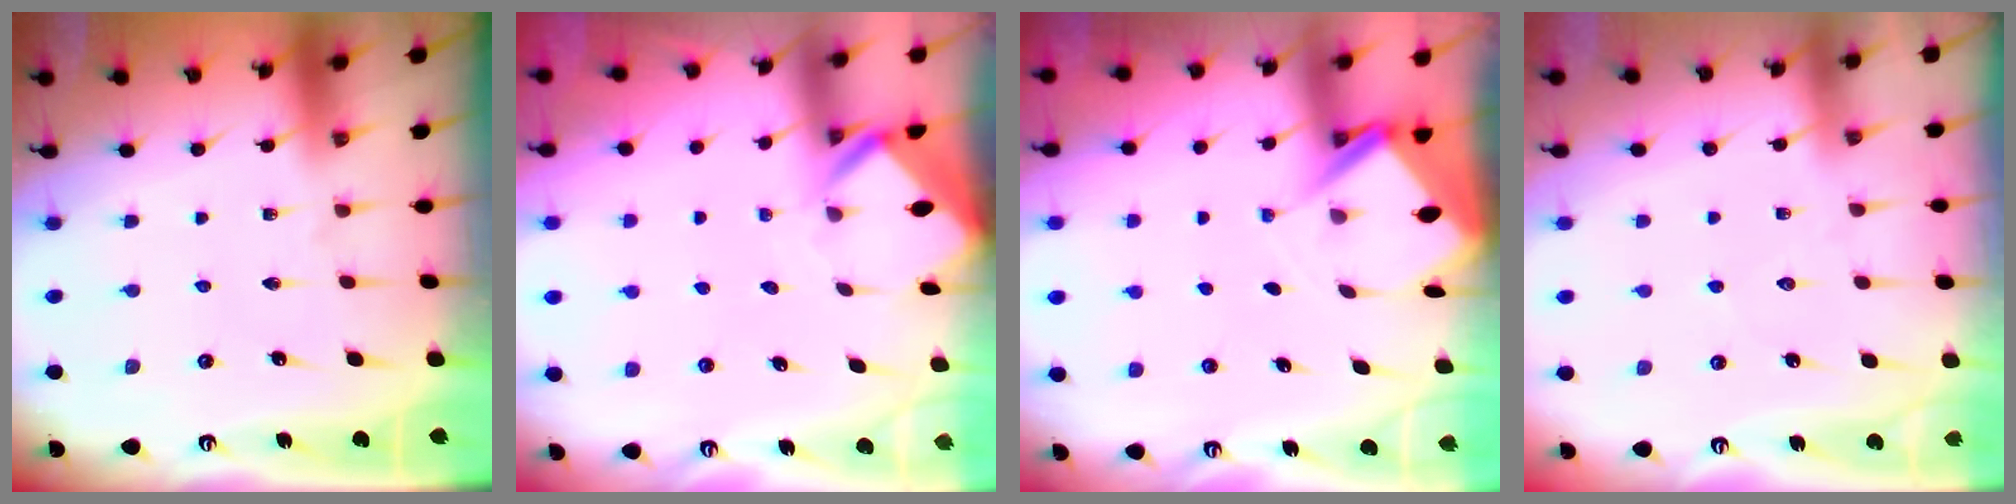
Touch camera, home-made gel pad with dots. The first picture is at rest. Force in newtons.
{"total": 2.9, "press": 2.9, "slide": 0.2}
{"total": 4.2, "press": 4.2, "slide": 0.4}
{"total": 2.9, "press": 2.8, "slide": 0.3}